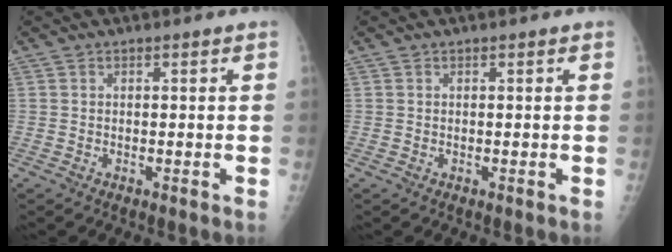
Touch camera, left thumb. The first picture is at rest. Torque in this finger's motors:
{"motor_torque": [-0.02, 0.03, 0.01, 0.02, 0.00]}